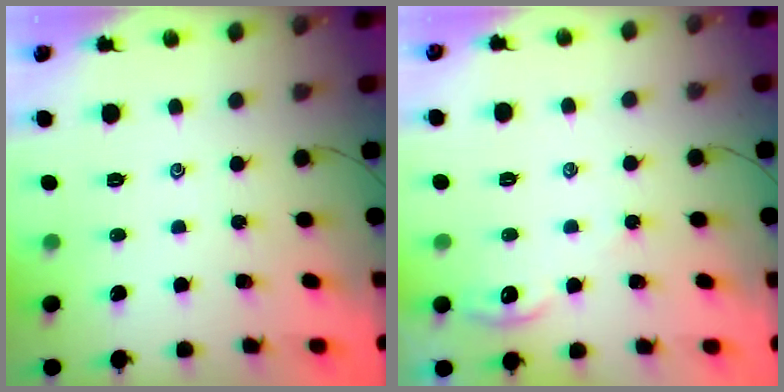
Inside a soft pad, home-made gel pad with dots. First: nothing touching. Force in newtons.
{"total": 3.0, "press": 3.0, "slide": 0.5}